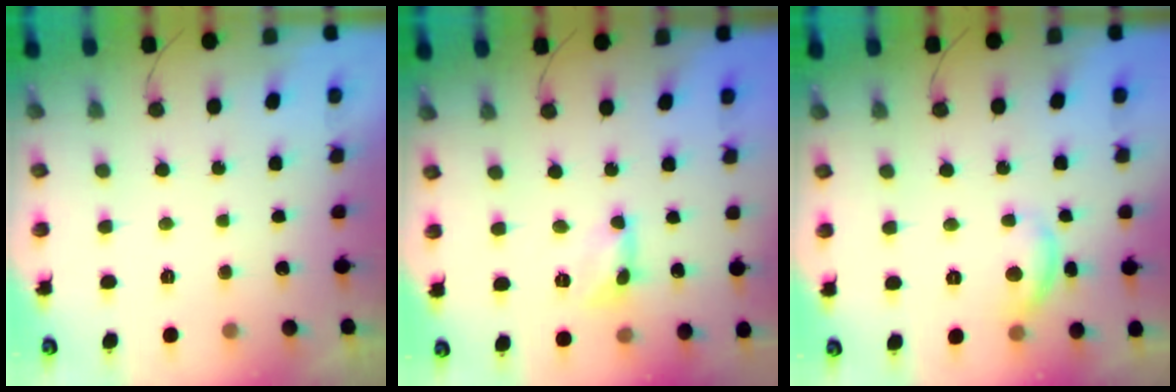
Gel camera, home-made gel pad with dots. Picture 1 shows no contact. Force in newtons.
{"total": 1.7, "press": 1.7, "slide": 0.1}
{"total": 9.5, "press": 9.5, "slide": 0.4}